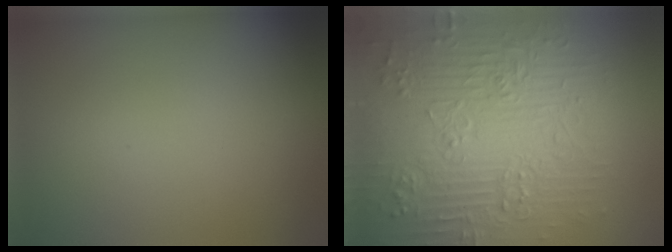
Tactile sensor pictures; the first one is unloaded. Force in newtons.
{"total": 9.4, "press": 6.8, "slide": 6.5}